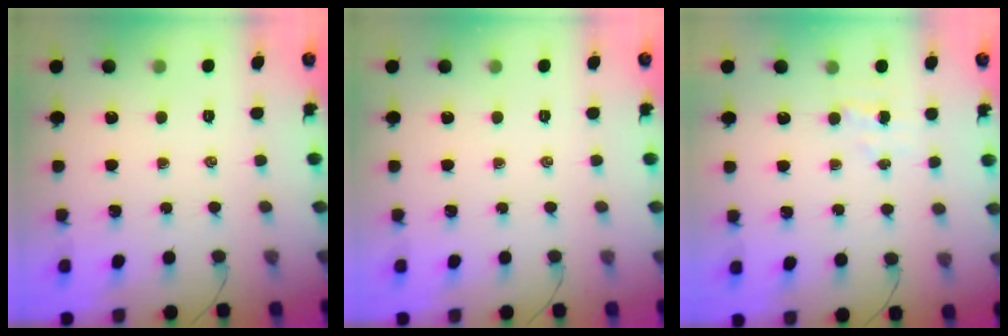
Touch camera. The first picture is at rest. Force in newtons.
{"total": 0.0}
{"total": 3.7, "press": 3.5, "slide": 1.1}